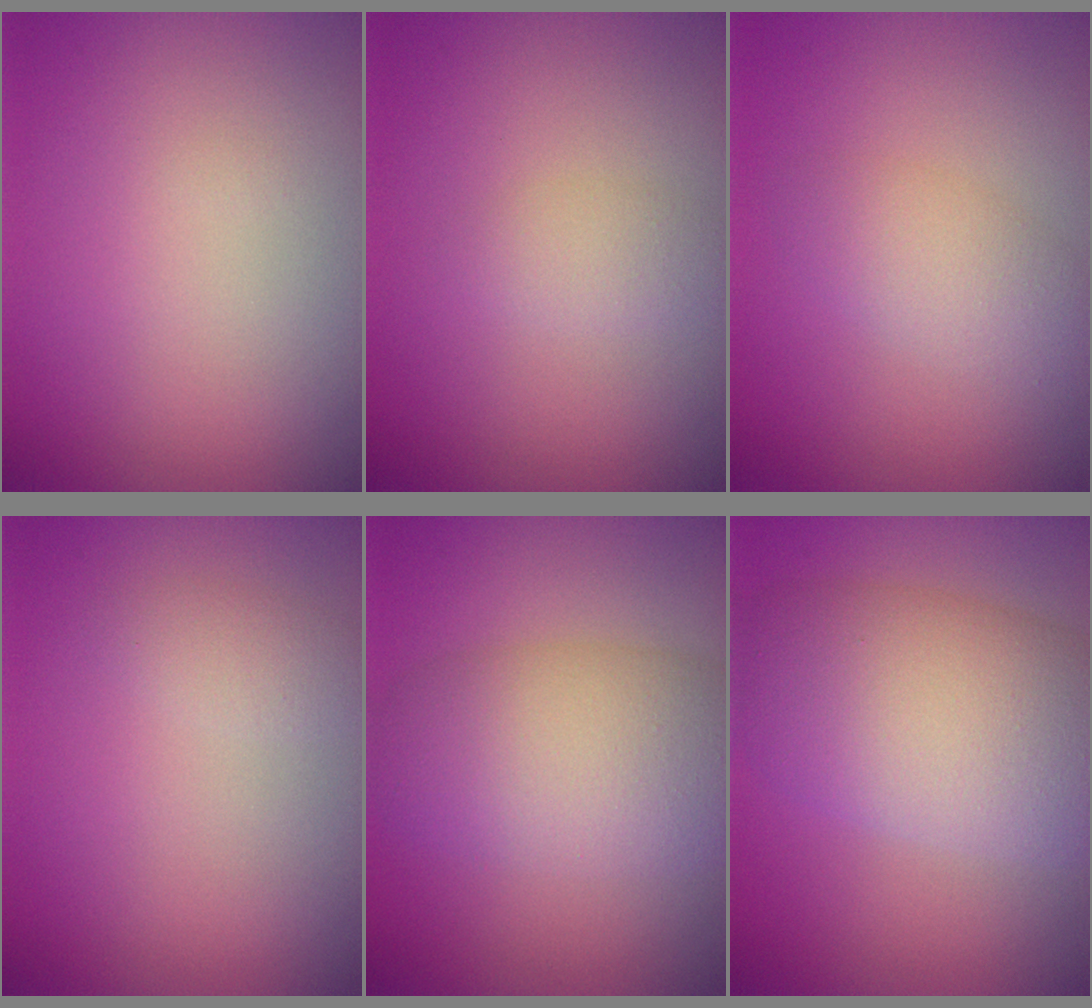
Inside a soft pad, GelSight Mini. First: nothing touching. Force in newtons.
{"total": 1.4, "press": 1.4, "slide": 0.0}
{"total": 2.7, "press": 2.7, "slide": 0.1}
{"total": 1.2, "press": 1.2, "slide": 0.0}
{"total": 7.3, "press": 7.3, "slide": 0.2}
{"total": 9.9, "press": 9.9, "slide": 0.4}